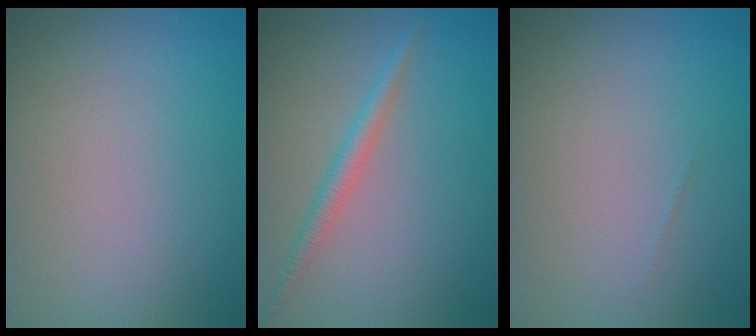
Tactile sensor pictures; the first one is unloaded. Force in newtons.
{"total": 1.9, "press": 1.9, "slide": 0.1}
{"total": 0.0}